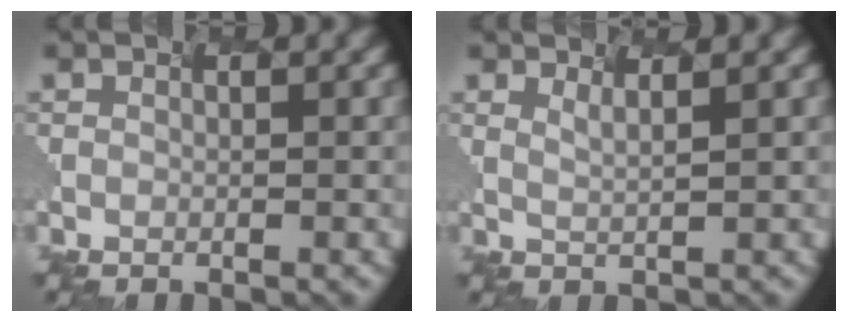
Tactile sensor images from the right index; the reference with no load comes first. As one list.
[{"total": 1.0, "force": [0.7, -0.1, 0.7], "torque": [-0.015, -0.003, 0.019]}]